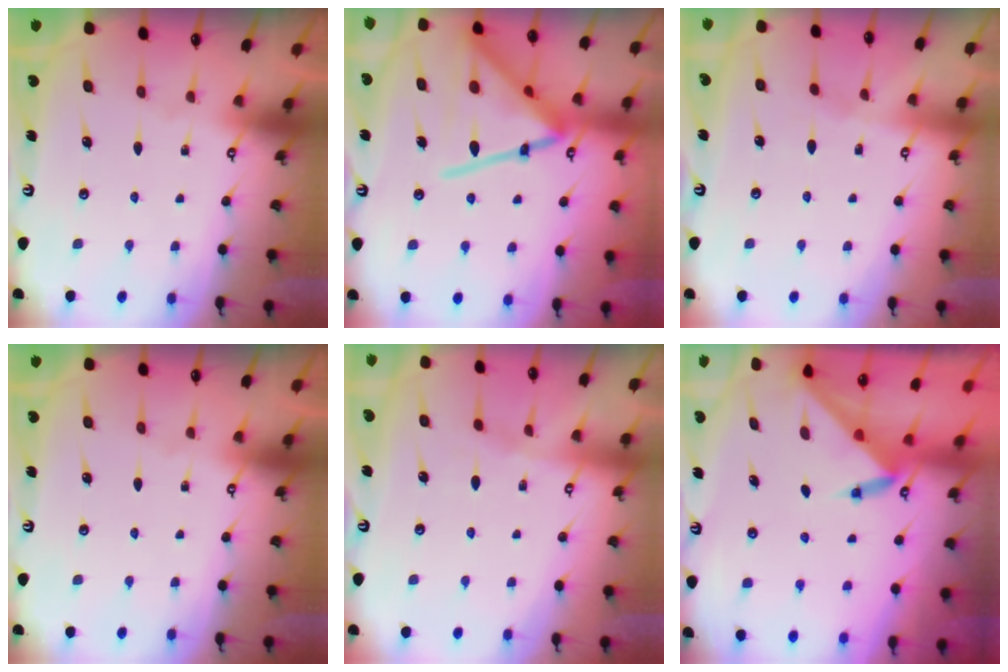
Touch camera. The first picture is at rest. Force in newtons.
{"total": 19.5, "press": 19.4, "slide": 1.7}
{"total": 2.8, "press": 2.8, "slide": 0.4}
{"total": 0.0}
{"total": 5.4, "press": 5.4, "slide": 0.7}
{"total": 3.6, "press": 3.6, "slide": 0.3}